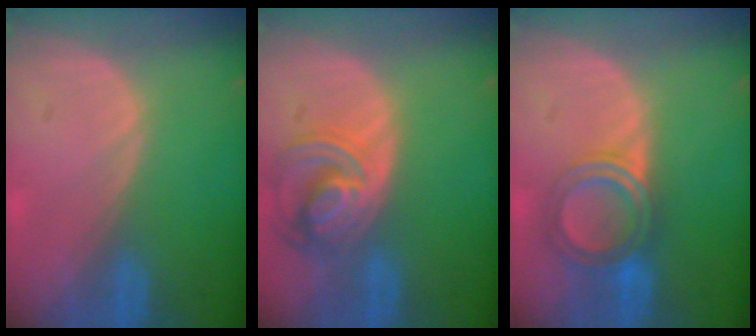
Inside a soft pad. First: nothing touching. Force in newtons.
{"total": 8.3, "press": 7.1, "slide": 4.2}
{"total": 5.7, "press": 5.6, "slide": 1.3}